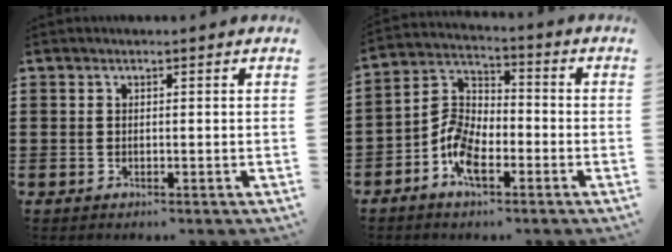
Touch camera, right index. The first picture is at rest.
{"total": 7.6, "force": [-3.6, 4.0, 5.4], "torque": [-0.133, 0.004, -0.074]}